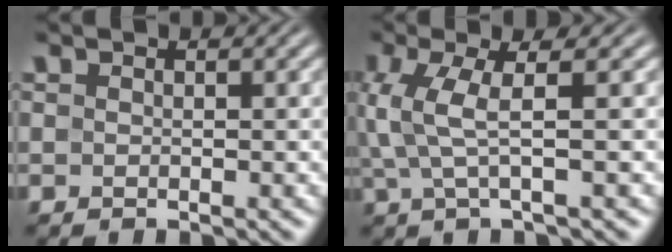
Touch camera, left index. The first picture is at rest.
{"total": 4.2, "force": [0.4, 0.8, 4.1], "torque": [-0.097, 0.008, 0.008]}